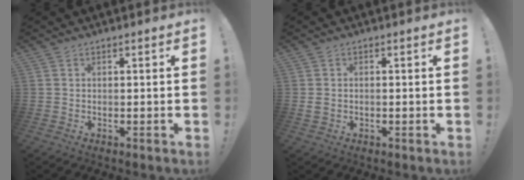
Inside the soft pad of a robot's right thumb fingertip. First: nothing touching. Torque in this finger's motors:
{"motor_torque": [0.27, -0.42, 0.25, 0.02, 0.00]}